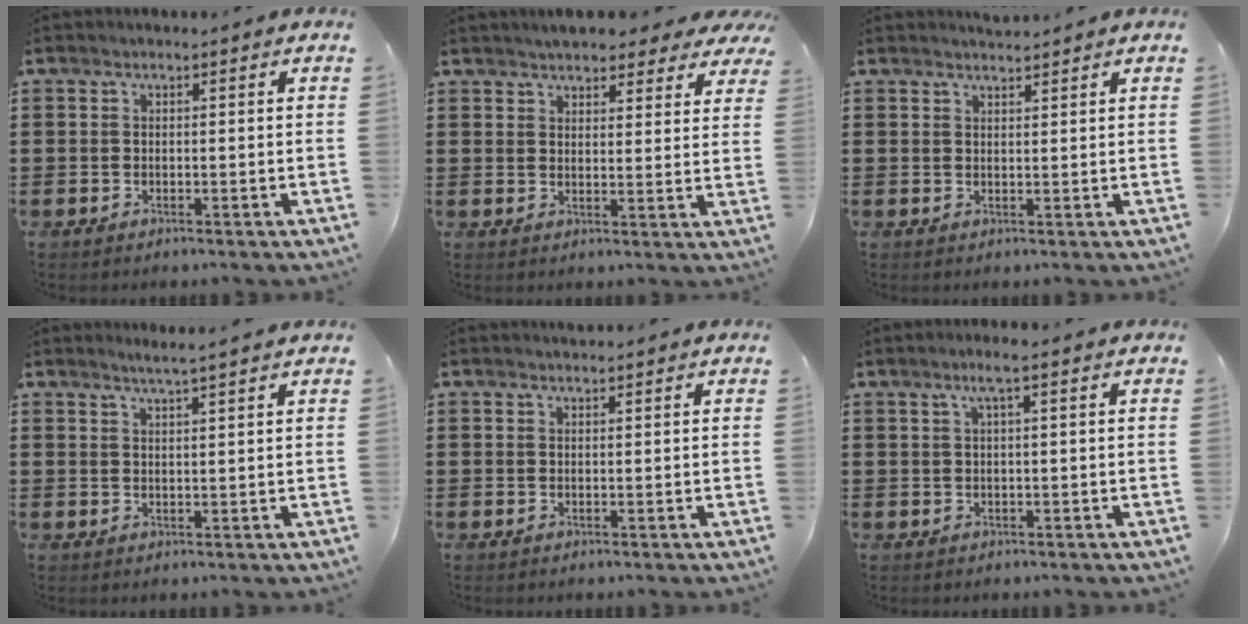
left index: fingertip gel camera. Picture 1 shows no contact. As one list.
[{"total": 4.4, "force": [4.2, 0.7, 1.1], "torque": [-0.028, -0.015, 0.075]}, {"total": 1.6, "force": [1.6, 0.0, 0.2], "torque": [-0.006, 0.003, 0.030]}, {"total": 2.7, "force": [2.4, -0.6, 1.0], "torque": [-0.023, -0.004, 0.044]}, {"total": 0.8, "force": [0.8, 0.0, 0.2], "torque": [-0.004, -0.001, 0.016]}, {"total": 2.5, "force": [1.1, 0.0, 2.2], "torque": [-0.046, 0.001, 0.019]}]